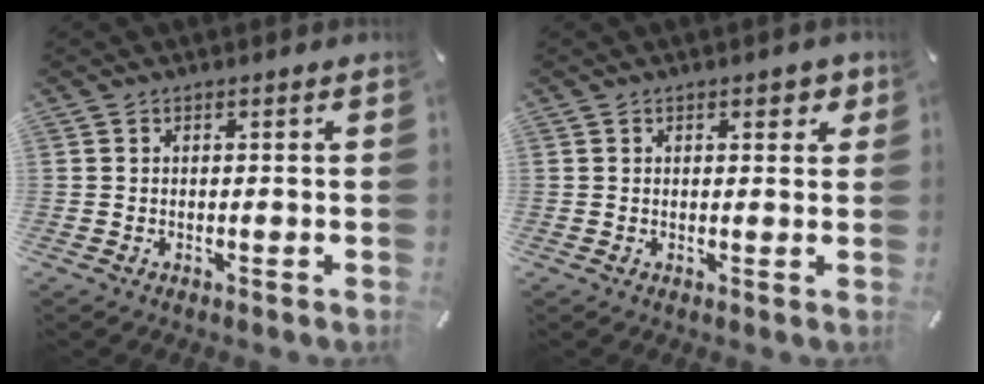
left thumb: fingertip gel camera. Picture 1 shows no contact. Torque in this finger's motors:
{"motor_torque": [0.65, 0.58, 0.28, -0.39, 0.01]}